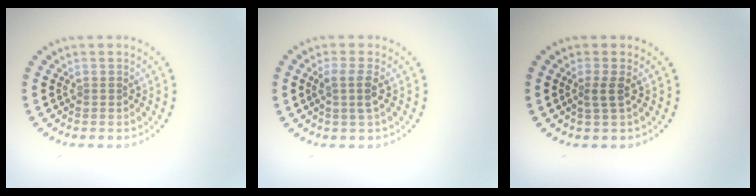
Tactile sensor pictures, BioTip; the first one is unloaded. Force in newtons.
{"total": 1.9, "press": 1.5, "slide": 1.0}
{"total": 1.4, "press": 0.9, "slide": 1.0}